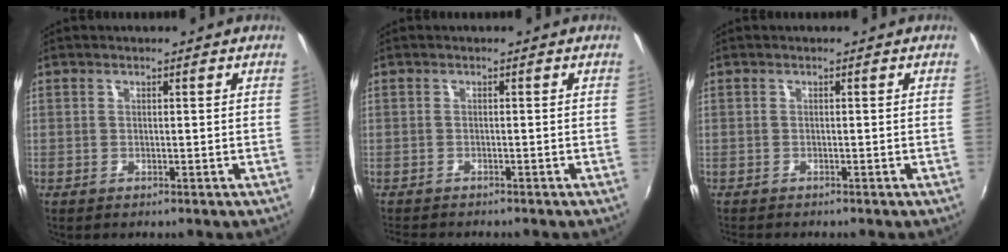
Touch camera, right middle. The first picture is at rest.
{"total": 3.2, "force": [-3.0, 0.5, 1.0], "torque": [-0.030, -0.016, -0.053]}
{"total": 1.4, "force": [-1.3, 0.3, 0.4], "torque": [-0.010, -0.008, -0.021]}